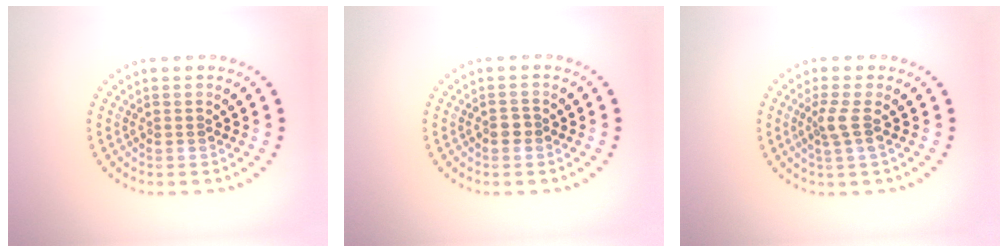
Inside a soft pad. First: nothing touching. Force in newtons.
{"total": 1.1, "press": 1.0, "slide": 0.4}
{"total": 1.9, "press": 1.4, "slide": 1.3}